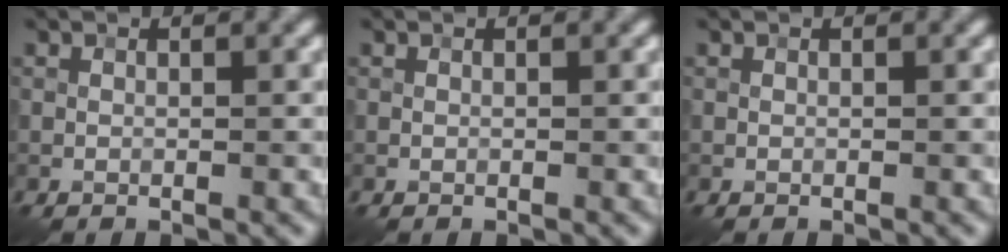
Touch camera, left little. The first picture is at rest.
{"total": 0.0}
{"total": 0.0}